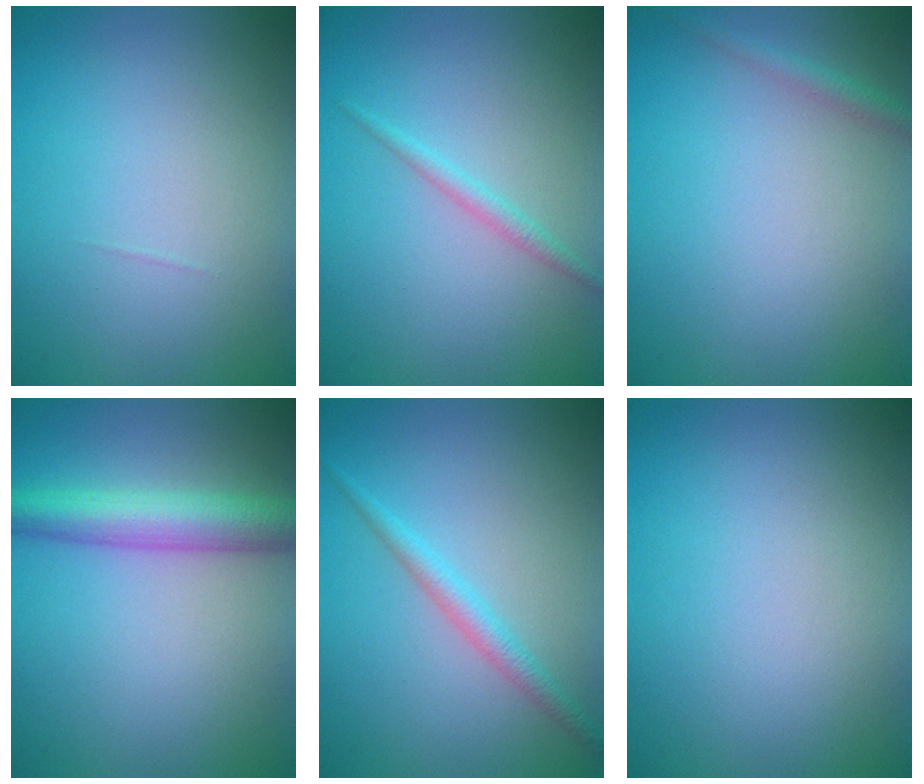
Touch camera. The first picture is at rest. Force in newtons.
{"total": 1.3, "press": 1.3, "slide": 0.0}
{"total": 1.4, "press": 1.4, "slide": 0.1}
{"total": 5.1, "press": 5.1, "slide": 0.1}
{"total": 2.0, "press": 2.0, "slide": 0.0}
{"total": 0.0}